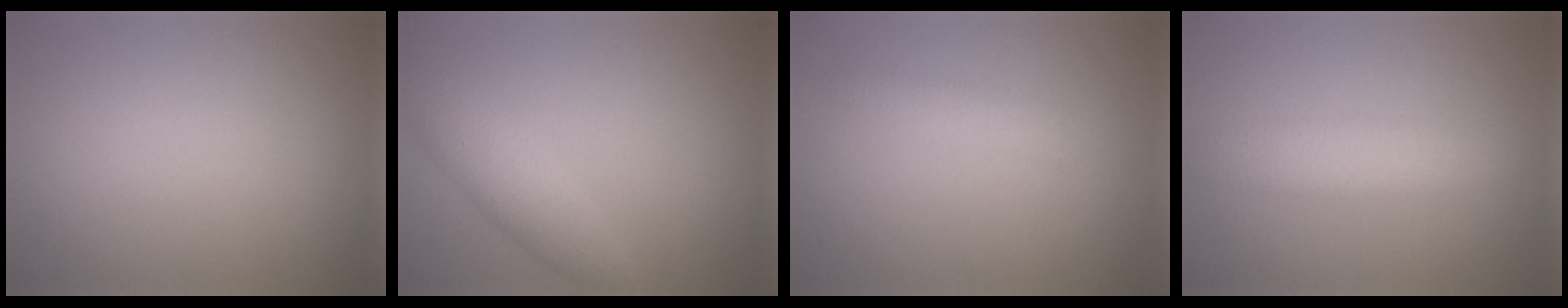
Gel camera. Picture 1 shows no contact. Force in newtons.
{"total": 3.3, "press": 3.3, "slide": 0.1}
{"total": 1.4, "press": 1.4, "slide": 0.0}
{"total": 3.5, "press": 3.5, "slide": 0.0}